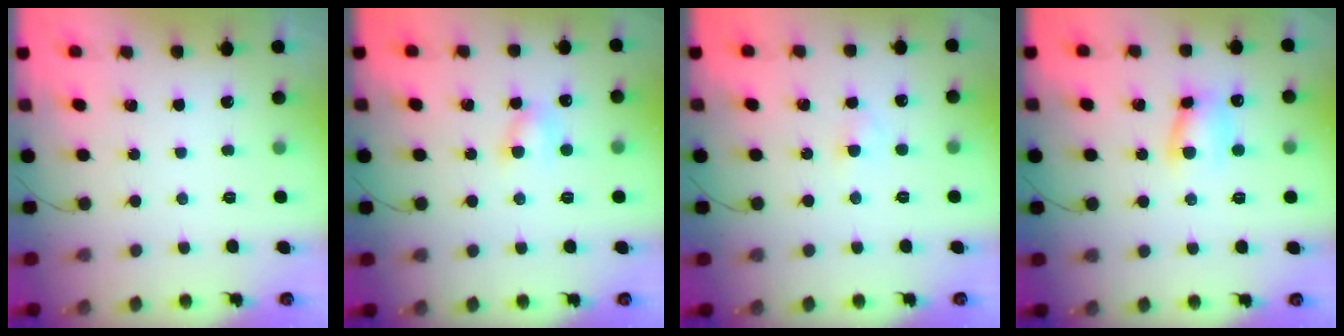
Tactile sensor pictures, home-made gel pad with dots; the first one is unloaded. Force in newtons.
{"total": 4.6, "press": 4.5, "slide": 0.8}
{"total": 2.1, "press": 1.9, "slide": 0.9}
{"total": 7.6, "press": 7.6, "slide": 0.5}